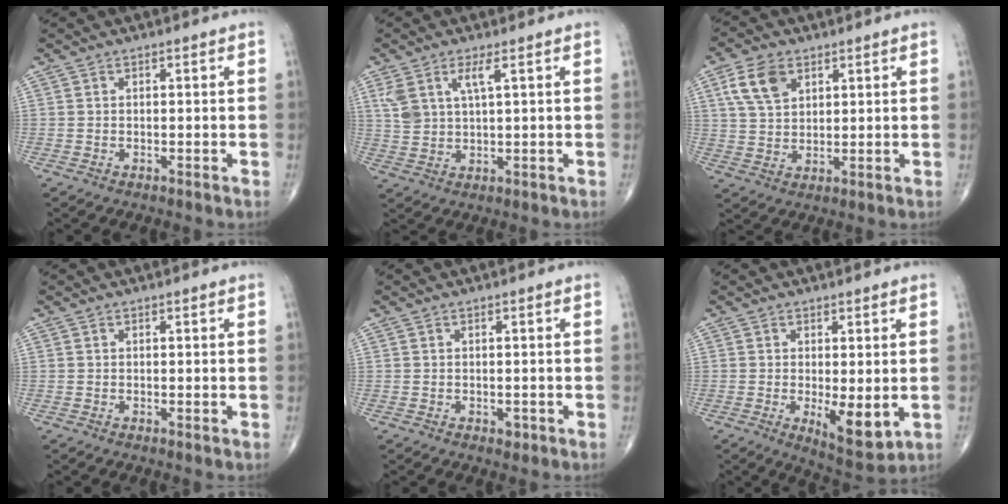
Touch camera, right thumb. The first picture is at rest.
{"total": 5.6, "force": [2.7, 1.9, 4.6], "torque": [-0.104, -0.009, 0.060]}
{"total": 7.8, "force": [3.6, 4.8, 4.9], "torque": [-0.084, -0.008, 0.072]}
{"total": 0.0}
{"total": 0.9, "force": [-0.3, 0.6, 0.6], "torque": [-0.005, -0.001, -0.002]}
{"total": 7.3, "force": [-1.1, 2.6, 6.7], "torque": [-0.097, -0.023, -0.006]}